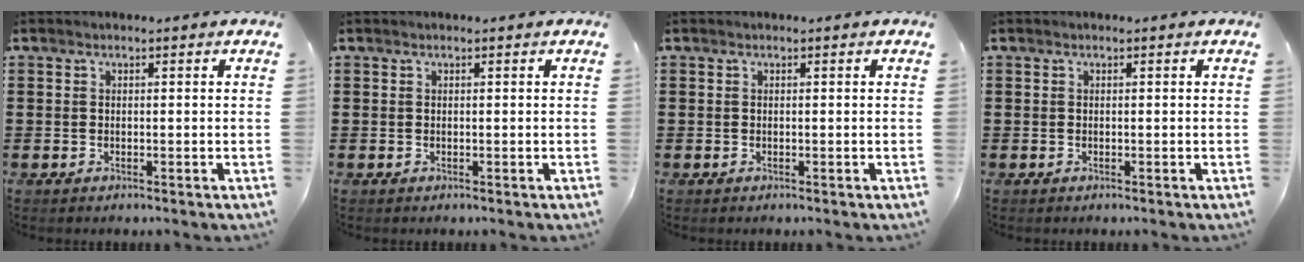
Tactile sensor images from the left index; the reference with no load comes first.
{"total": 0.0}
{"total": 0.0}
{"total": 0.0}